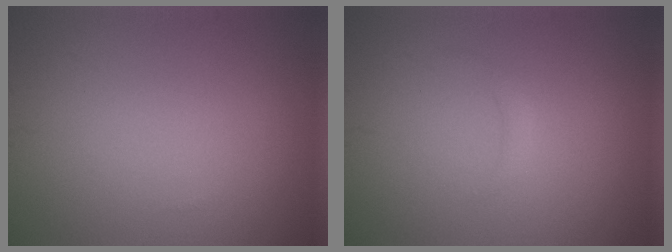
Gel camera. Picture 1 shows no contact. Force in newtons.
{"total": 0.8, "press": 0.8, "slide": 0.0}